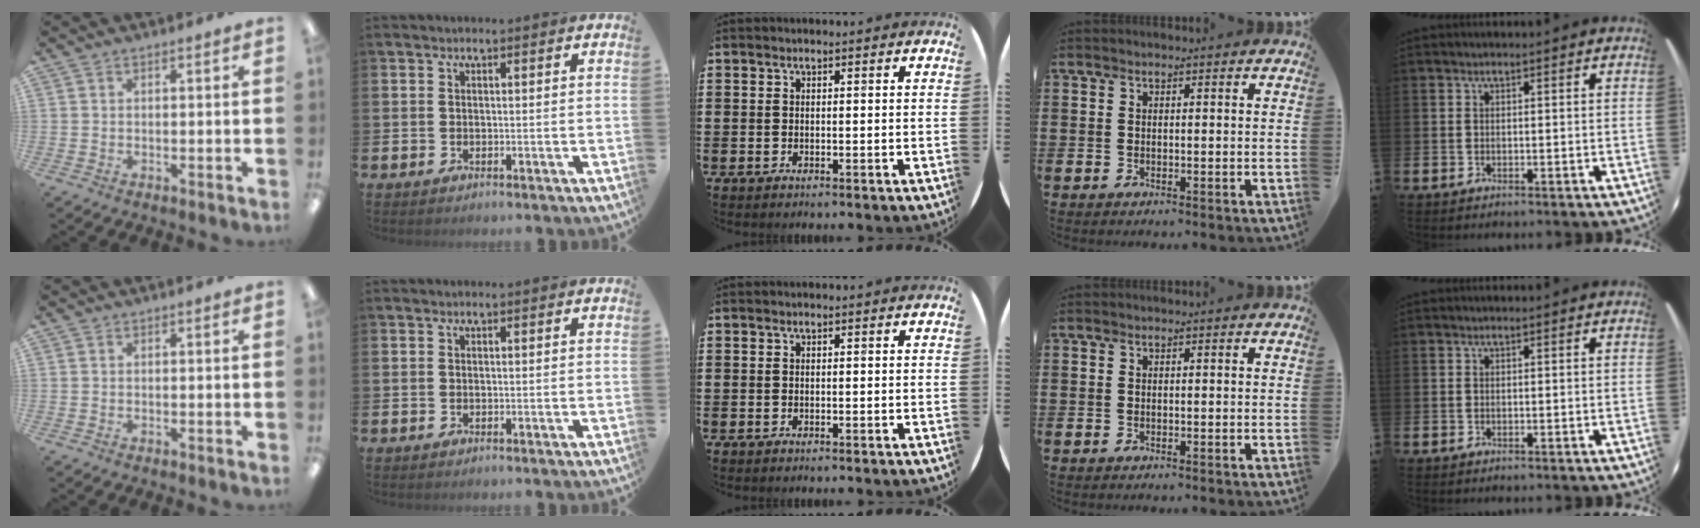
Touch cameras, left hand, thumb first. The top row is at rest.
{}